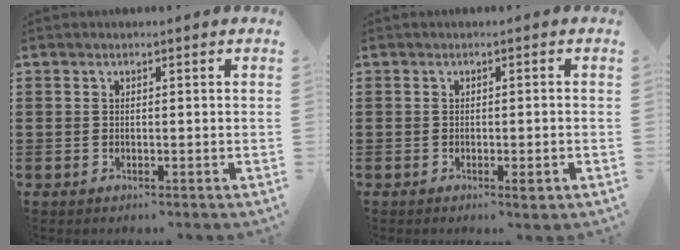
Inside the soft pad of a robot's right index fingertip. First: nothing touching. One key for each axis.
{"total": 1.3, "fx": -0.5, "fy": 0.2, "fz": 1.2, "tx": -0.021, "ty": -0.006, "tz": -0.007}